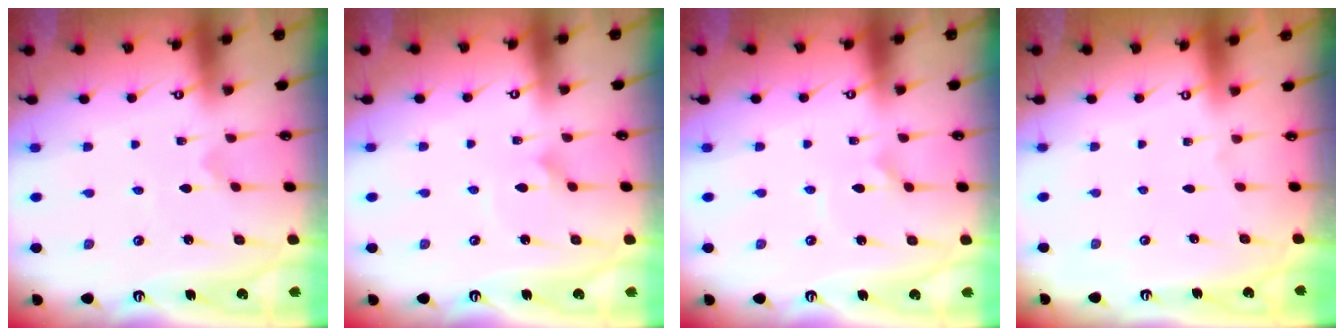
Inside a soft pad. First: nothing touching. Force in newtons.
{"total": 1.5, "press": 1.5, "slide": 0.0}
{"total": 2.1, "press": 2.1, "slide": 0.5}
{"total": 0.0}